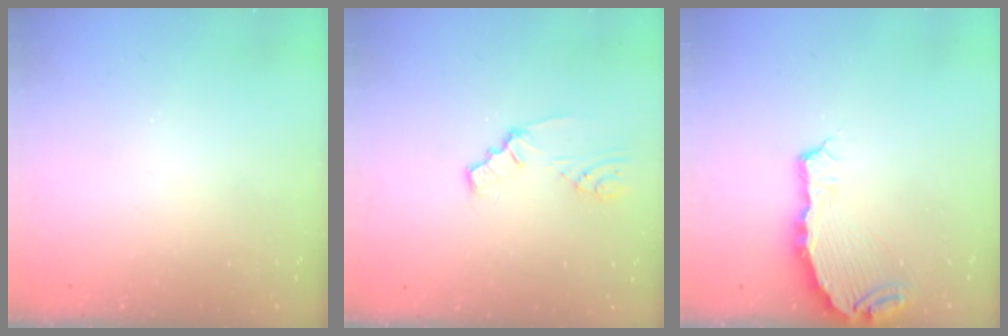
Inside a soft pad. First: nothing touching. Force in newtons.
{"total": 1.5, "press": 1.5, "slide": 0.1}
{"total": 6.7, "press": 6.0, "slide": 2.9}